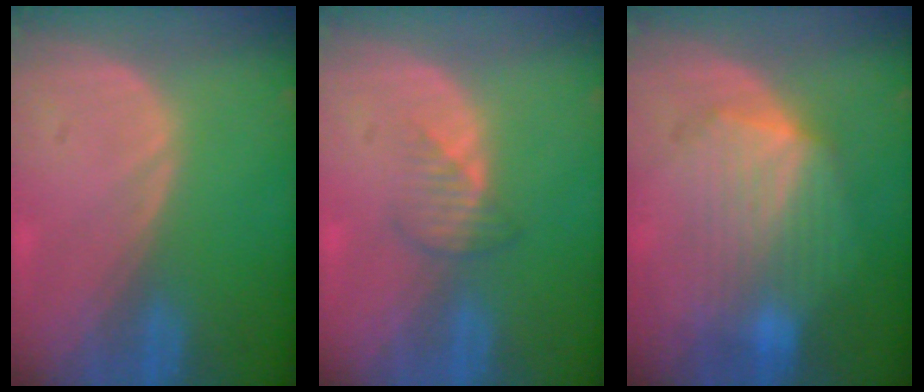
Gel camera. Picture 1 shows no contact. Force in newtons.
{"total": 2.5, "press": 2.5, "slide": 0.3}
{"total": 7.9, "press": 7.9, "slide": 0.2}